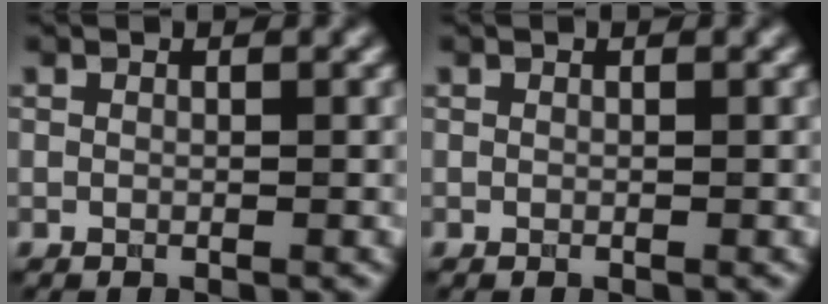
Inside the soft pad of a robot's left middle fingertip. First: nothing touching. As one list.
[{"total": 0.0}]